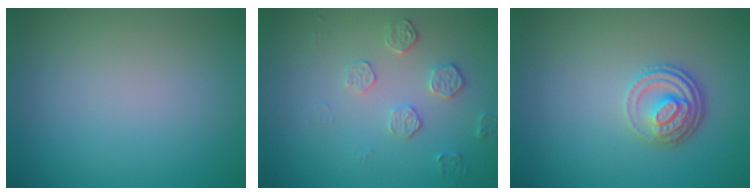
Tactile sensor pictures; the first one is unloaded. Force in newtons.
{"total": 1.9, "press": 1.3, "slide": 1.3}
{"total": 3.5, "press": 2.6, "slide": 2.3}